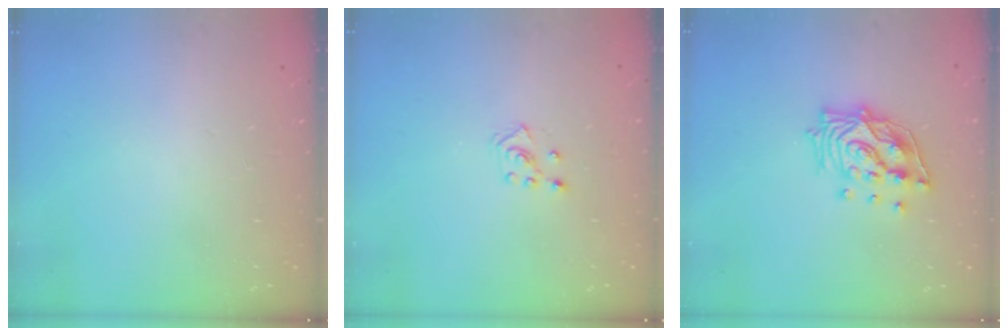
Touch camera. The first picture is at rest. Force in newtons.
{"total": 2.8, "press": 2.7, "slide": 0.5}
{"total": 14.5, "press": 14.4, "slide": 1.6}